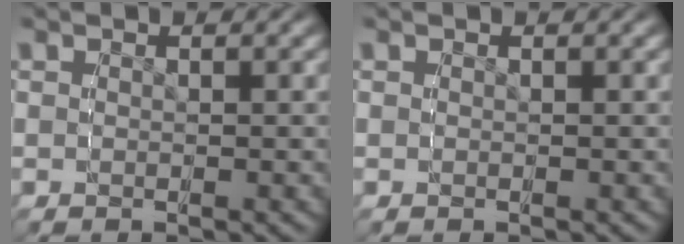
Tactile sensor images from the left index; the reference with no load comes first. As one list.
[{"total": 0.0}]